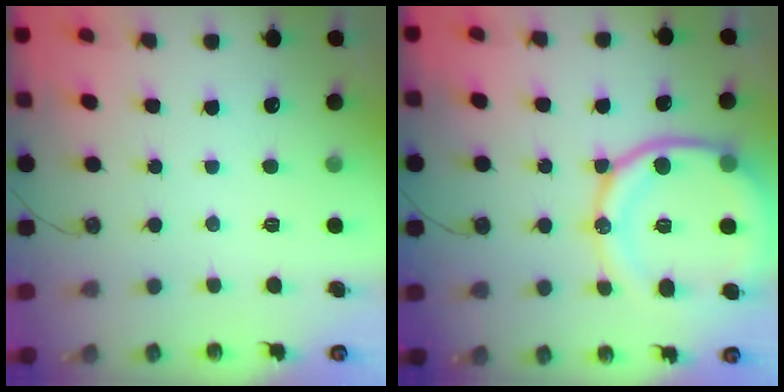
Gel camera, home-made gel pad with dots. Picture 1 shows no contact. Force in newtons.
{"total": 18.4, "press": 18.2, "slide": 2.0}